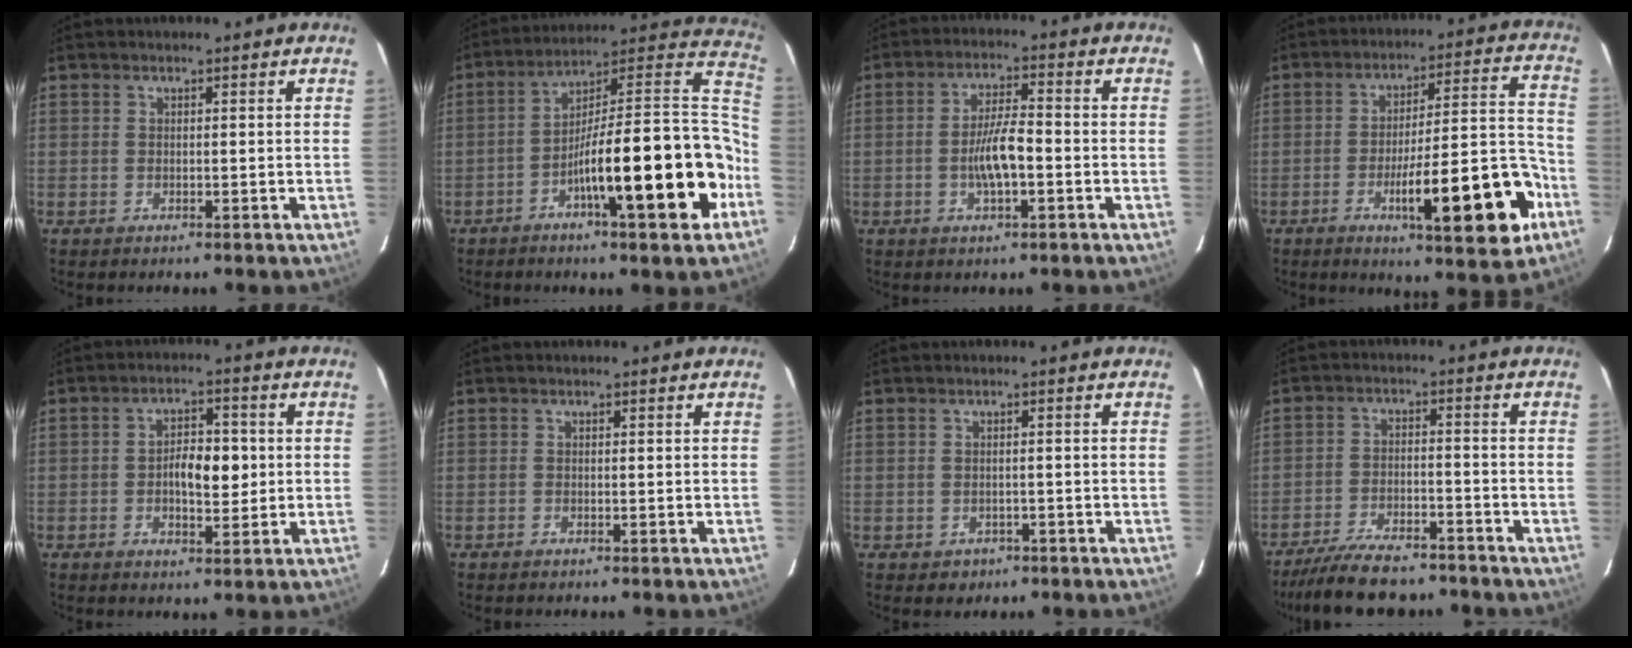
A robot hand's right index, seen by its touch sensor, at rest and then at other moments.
{"total": 21.7, "force": [-7.7, 2.0, 20.2], "torque": [-0.256, 0.018, -0.116]}
{"total": 6.2, "force": [-1.4, 1.3, 5.9], "torque": [-0.116, 0.007, -0.026]}
{"total": 17.7, "force": [-7.4, 2.5, 15.9], "torque": [-0.195, 0.015, -0.096]}
{"total": 6.1, "force": [-0.2, 2.8, 5.4], "torque": [-0.090, 0.010, -0.002]}
{"total": 0.0}
{"total": 1.9, "force": [-1.0, 1.5, 0.4], "torque": [-0.007, 0.004, -0.007]}
{"total": 12.0, "force": [-10.5, 2.8, 5.1], "torque": [-0.090, -0.006, -0.167]}